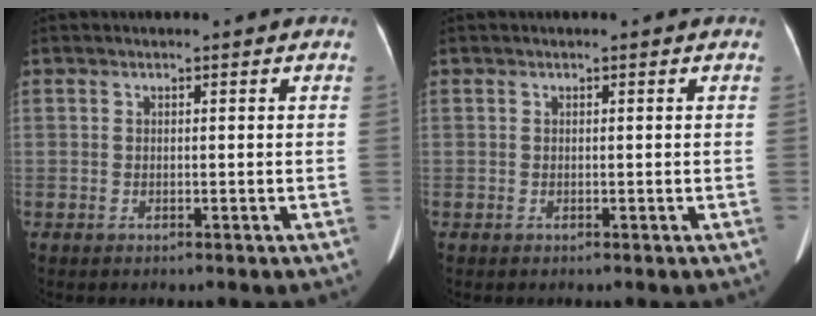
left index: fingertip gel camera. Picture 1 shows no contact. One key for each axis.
{"total": 0.0}